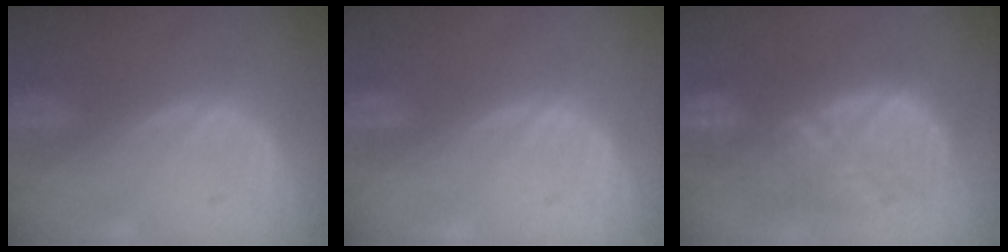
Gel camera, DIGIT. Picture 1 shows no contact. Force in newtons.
{"total": 0.0}
{"total": 11.4, "press": 11.0, "slide": 3.3}